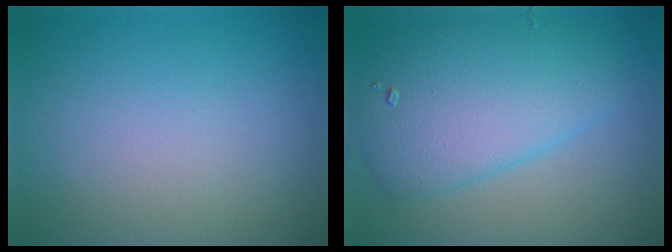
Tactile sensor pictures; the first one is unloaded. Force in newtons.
{"total": 6.7, "press": 6.7, "slide": 0.1}